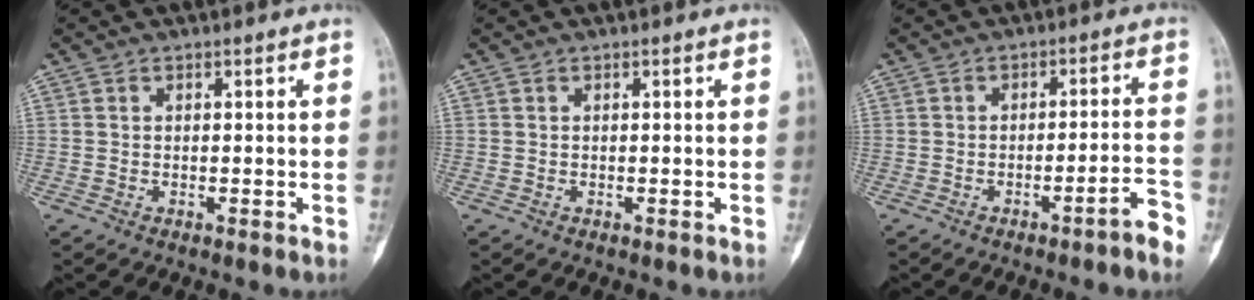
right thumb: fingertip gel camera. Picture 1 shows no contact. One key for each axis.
{"total": 0.0}
{"total": 5.4, "fx": -3.3, "fy": 0.3, "fz": 4.2, "tx": -0.064, "ty": 0.031, "tz": -0.045}